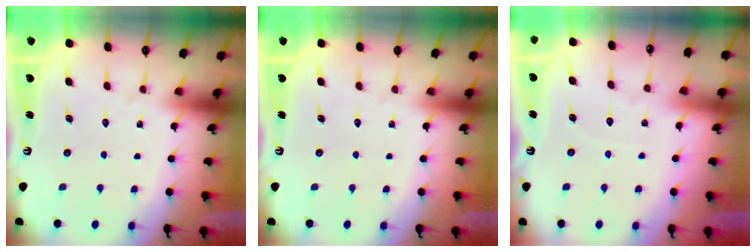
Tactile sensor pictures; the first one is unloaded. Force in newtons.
{"total": 0.0}
{"total": 3.0, "press": 2.9, "slide": 0.4}